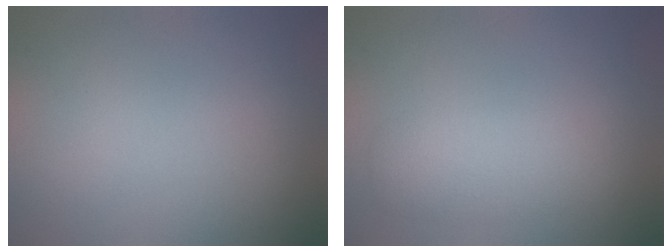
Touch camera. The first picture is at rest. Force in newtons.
{"total": 2.8, "press": 2.8, "slide": 0.2}